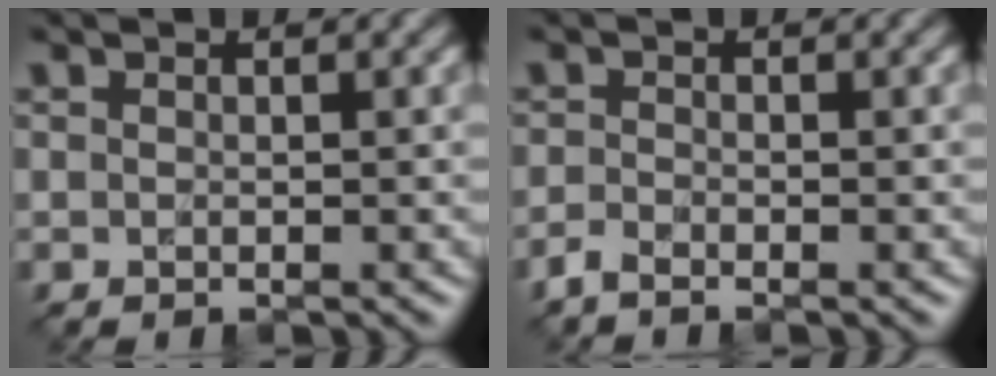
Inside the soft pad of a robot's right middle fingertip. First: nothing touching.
{"total": 1.1, "force": [-1.0, -0.1, 0.1], "torque": [-0.011, -0.002, -0.029]}